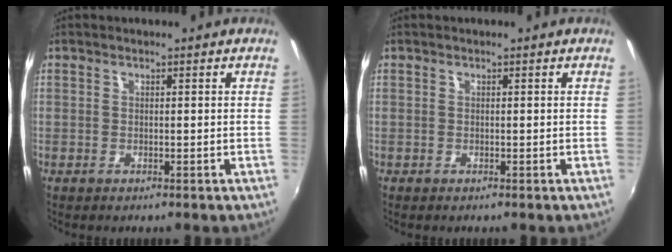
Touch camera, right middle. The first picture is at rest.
{"total": 0.0}